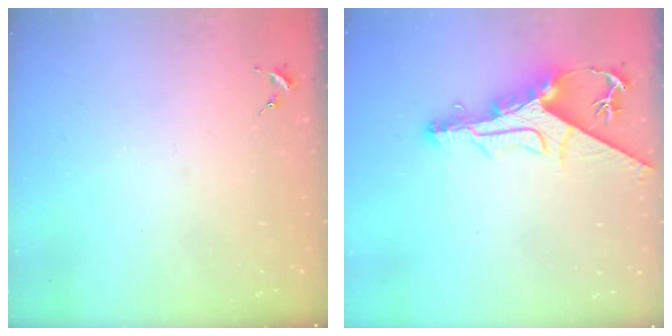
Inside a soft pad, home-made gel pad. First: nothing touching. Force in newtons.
{"total": 13.9, "press": 13.8, "slide": 1.4}